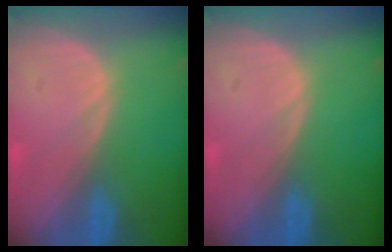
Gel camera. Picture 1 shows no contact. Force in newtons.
{"total": 0.0}